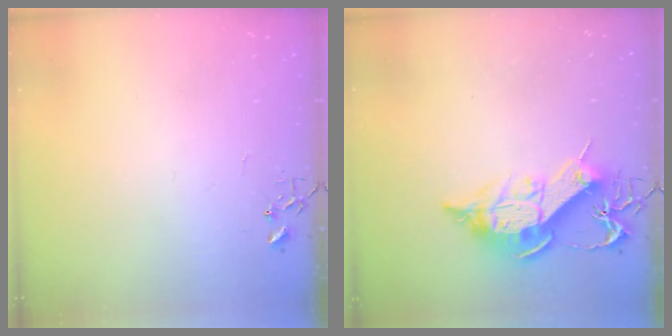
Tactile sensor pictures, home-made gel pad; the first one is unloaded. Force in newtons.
{"total": 14.4, "press": 14.4, "slide": 1.2}